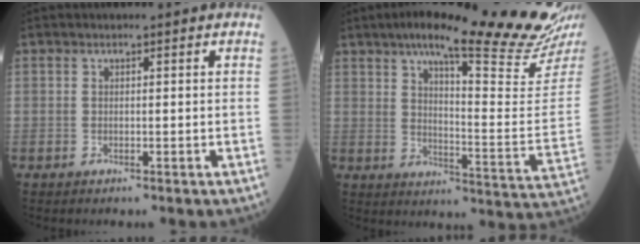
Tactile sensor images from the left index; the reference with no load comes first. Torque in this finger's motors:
{"motor_torque": [0.81, -1.33, 0.46, 0.11]}